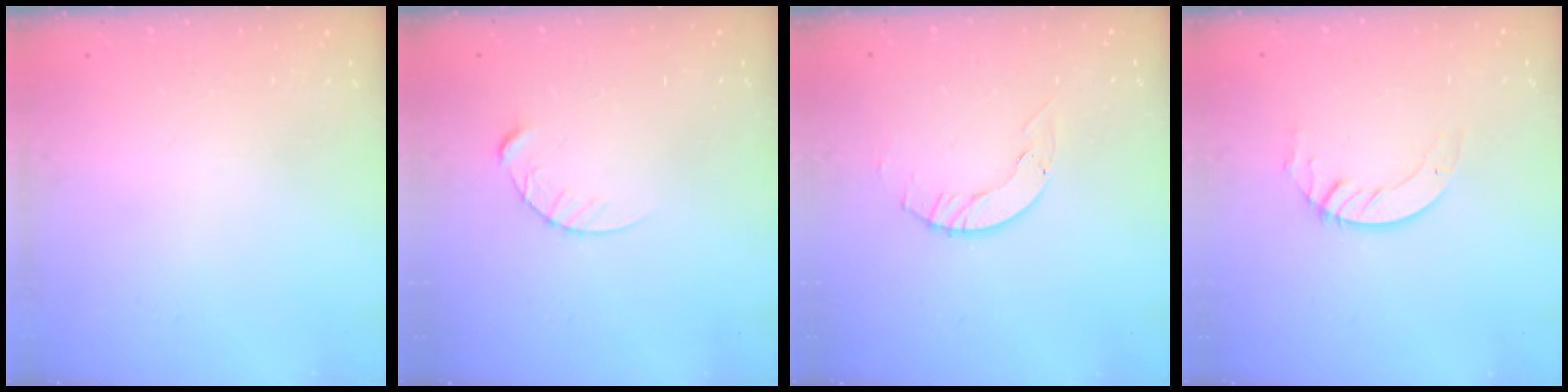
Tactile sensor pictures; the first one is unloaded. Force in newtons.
{"total": 5.7, "press": 5.7, "slide": 0.5}
{"total": 3.9, "press": 3.9, "slide": 0.4}
{"total": 3.4, "press": 3.4, "slide": 0.3}